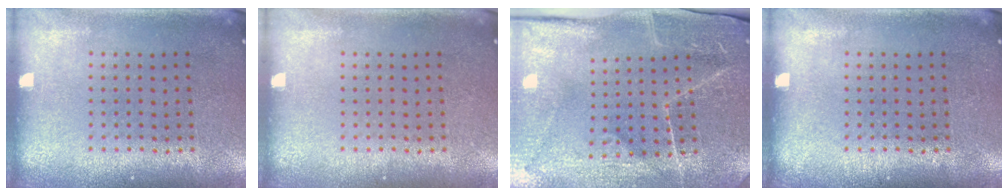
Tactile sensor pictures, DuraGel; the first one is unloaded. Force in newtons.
{"total": 0.0}
{"total": 3.8, "press": 3.7, "slide": 0.2}
{"total": 0.0}